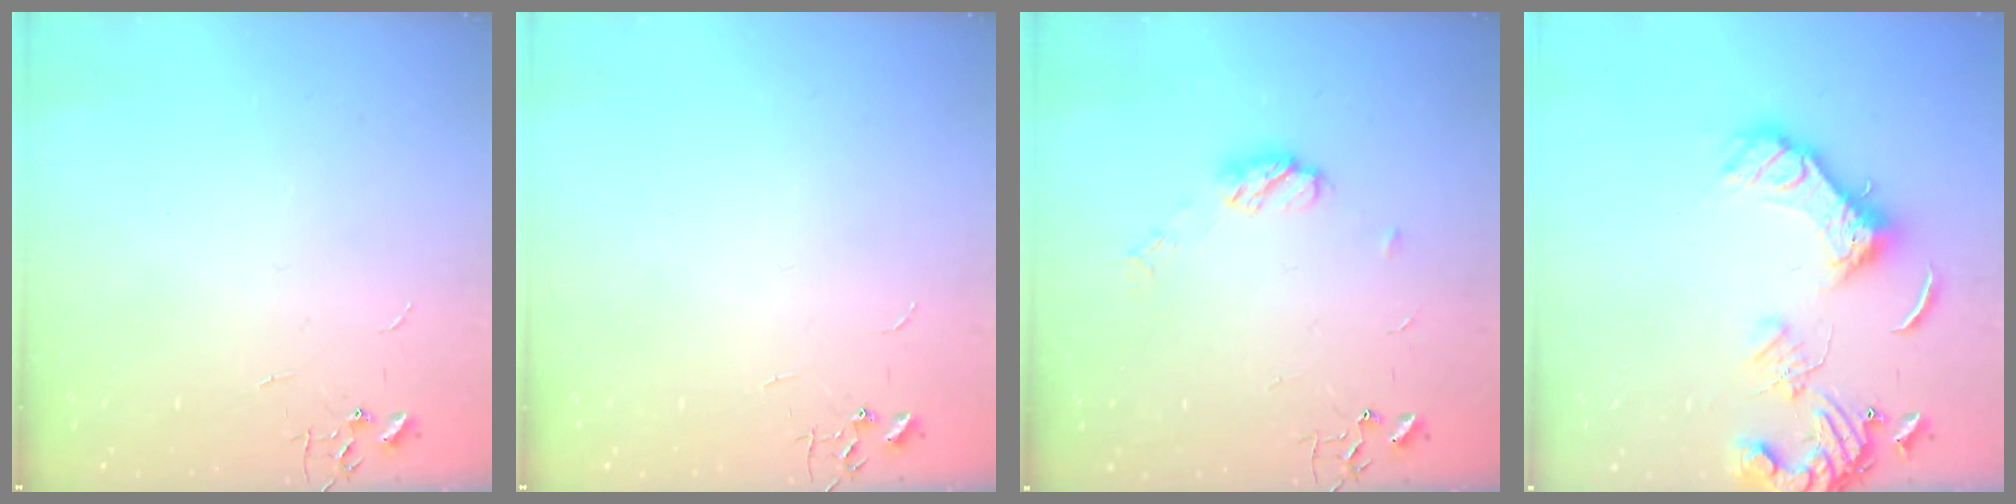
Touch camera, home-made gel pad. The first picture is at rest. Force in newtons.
{"total": 0.0}
{"total": 7.2, "press": 7.2, "slide": 0.4}
{"total": 15.8, "press": 15.7, "slide": 2.0}